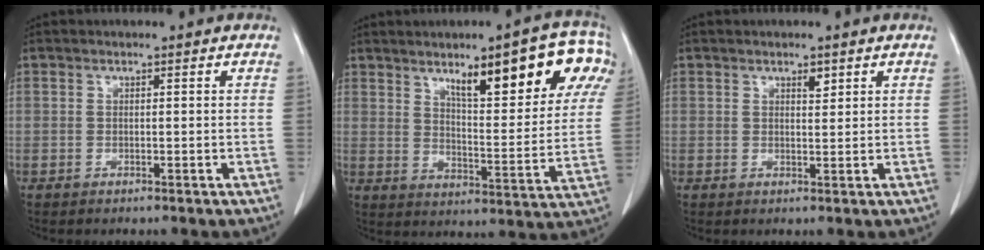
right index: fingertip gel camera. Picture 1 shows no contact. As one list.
[{"total": 18.3, "force": [9.7, 4.0, 15.0], "torque": [-0.196, 0.010, 0.136]}, {"total": 1.4, "force": [1.0, 0.5, 0.9], "torque": [-0.015, -0.004, 0.015]}]